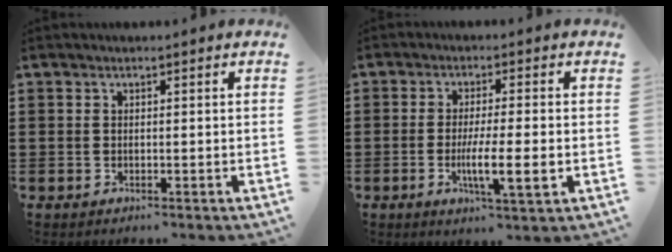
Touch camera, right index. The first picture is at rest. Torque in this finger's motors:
{"motor_torque": [2.15, 0.00, 0.61, 0.21]}